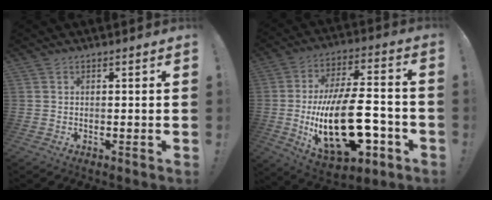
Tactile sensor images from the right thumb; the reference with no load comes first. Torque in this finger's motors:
{"motor_torque": [2.44, 2.57, 1.60, -1.17, 0.77]}